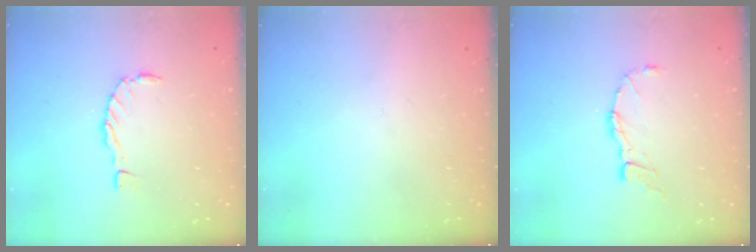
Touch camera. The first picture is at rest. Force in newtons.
{"total": 0.0}
{"total": 7.7, "press": 7.6, "slide": 0.8}